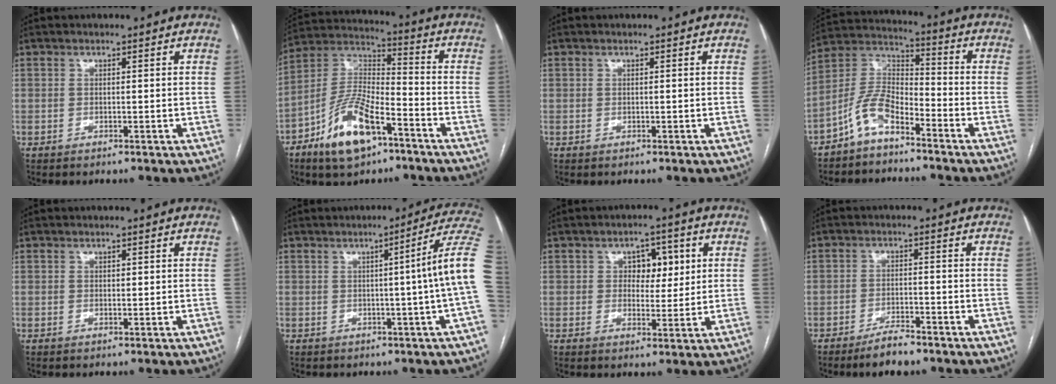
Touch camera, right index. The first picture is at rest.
{"total": 13.6, "force": [-7.6, 4.9, 10.1], "torque": [-0.207, 0.008, -0.138]}
{"total": 0.0}
{"total": 8.3, "force": [-5.6, 3.3, 5.1], "torque": [-0.112, 0.027, -0.115]}
{"total": 0.6, "force": [0.2, 0.3, 0.4], "torque": [-0.006, -0.001, 0.004]}
{"total": 9.6, "force": [0.0, -2.1, 9.3], "torque": [-0.101, 0.012, -0.007]}
{"total": 5.8, "force": [1.6, 3.5, 4.3], "torque": [-0.051, 0.014, 0.025]}
{"total": 4.7, "force": [-3.8, 1.0, 2.6], "torque": [-0.050, -0.002, -0.067]}